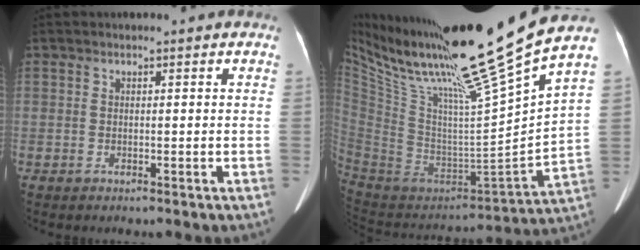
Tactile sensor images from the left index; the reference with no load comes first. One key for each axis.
{"total": 28.9, "fx": 20.8, "fy": -1.2, "fz": 20.0, "tx": -0.339, "ty": -0.031, "tz": 0.358}